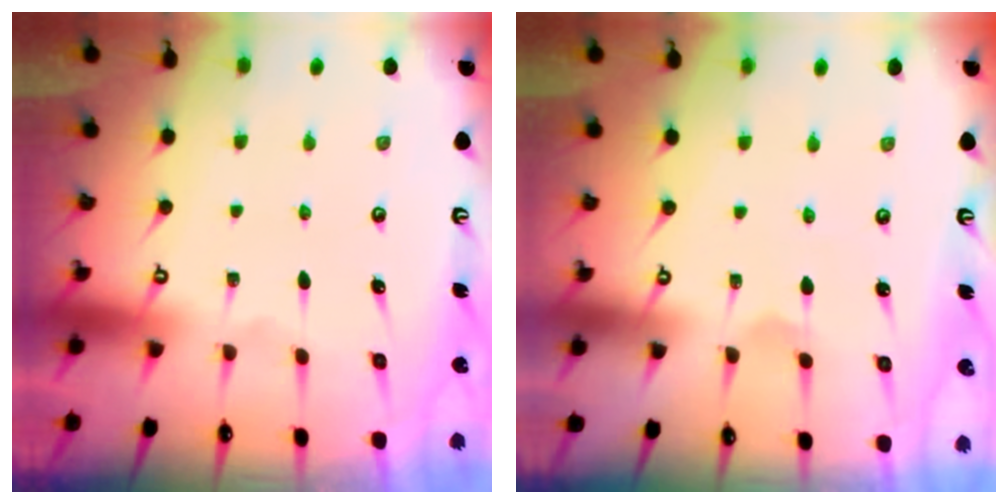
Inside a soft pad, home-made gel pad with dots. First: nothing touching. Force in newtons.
{"total": 1.6, "press": 1.6, "slide": 0.1}